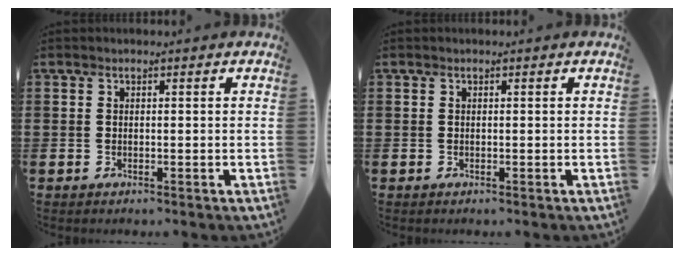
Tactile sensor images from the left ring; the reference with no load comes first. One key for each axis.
{"total": 0.0}